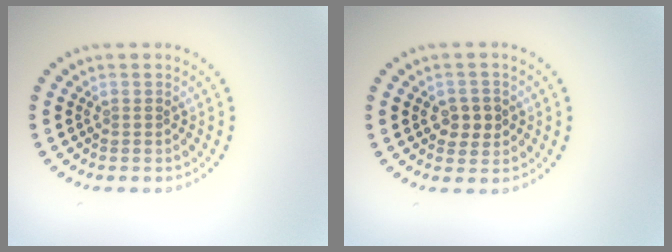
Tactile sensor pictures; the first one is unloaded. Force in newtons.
{"total": 2.2, "press": 2.2, "slide": 0.3}